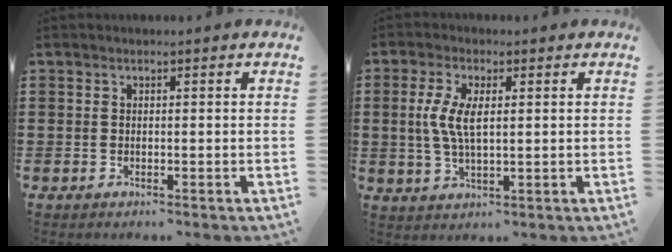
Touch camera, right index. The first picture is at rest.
{"total": 5.8, "force": [0.6, 2.2, 5.3], "torque": [-0.120, 0.001, 0.005]}